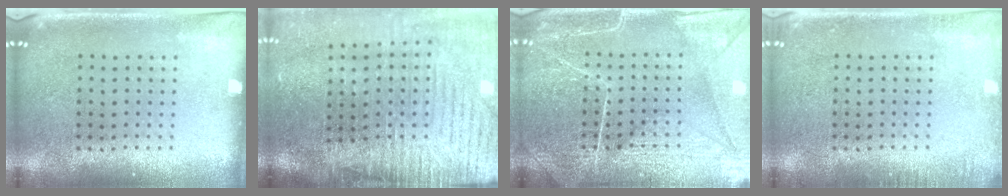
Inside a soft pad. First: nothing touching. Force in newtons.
{"total": 4.4, "press": 3.8, "slide": 2.2}
{"total": 6.2, "press": 6.2, "slide": 0.7}
{"total": 1.2, "press": 1.1, "slide": 0.2}